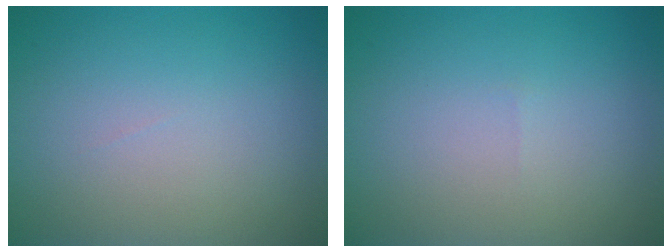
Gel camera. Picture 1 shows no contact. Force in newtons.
{"total": 0.0}